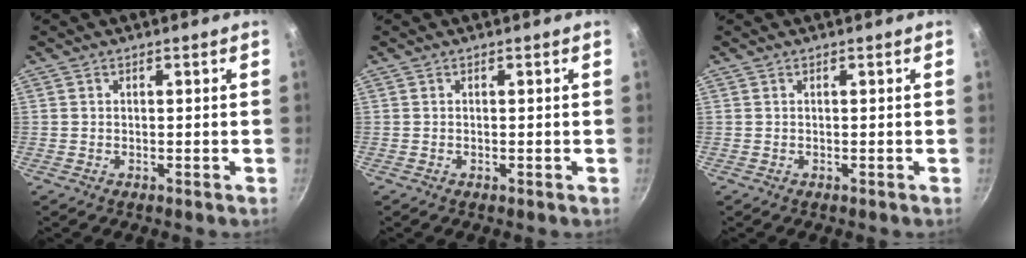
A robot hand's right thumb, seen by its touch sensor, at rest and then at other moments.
{"total": 0.0}
{"total": 0.0}